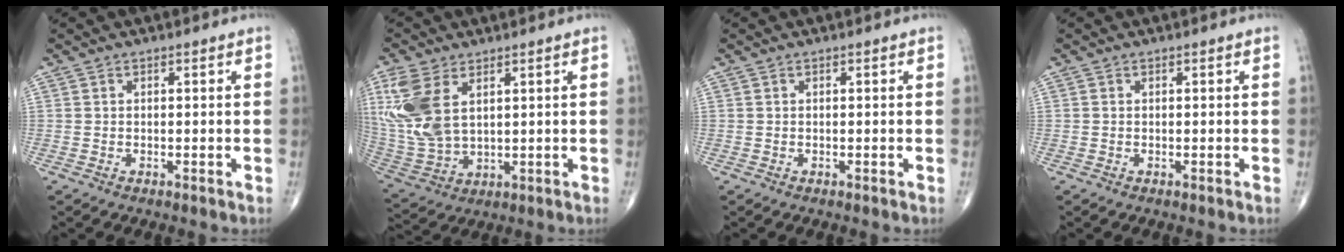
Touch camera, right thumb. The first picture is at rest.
{"total": 13.3, "force": [4.7, 7.7, 9.9], "torque": [-0.230, -0.011, 0.110]}
{"total": 0.0}
{"total": 0.0}